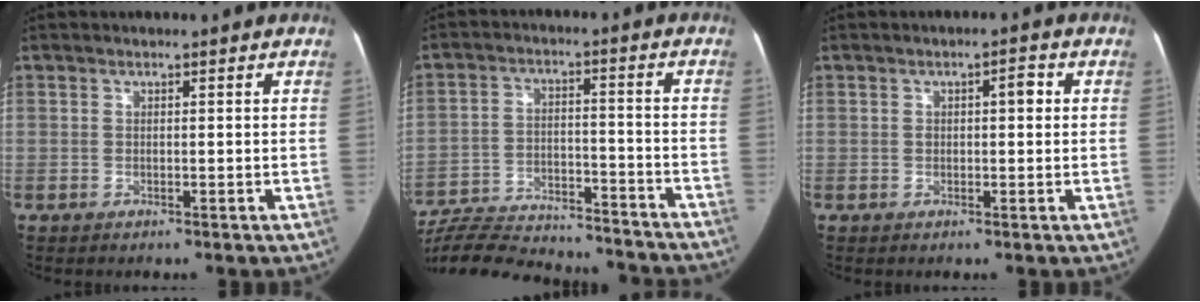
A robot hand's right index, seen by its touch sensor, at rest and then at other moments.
{"total": 24.0, "force": [-22.2, 4.8, 7.9], "torque": [-0.153, -0.010, -0.320]}
{"total": 3.1, "force": [0.5, 1.5, 2.7], "torque": [-0.047, 0.023, 0.011]}